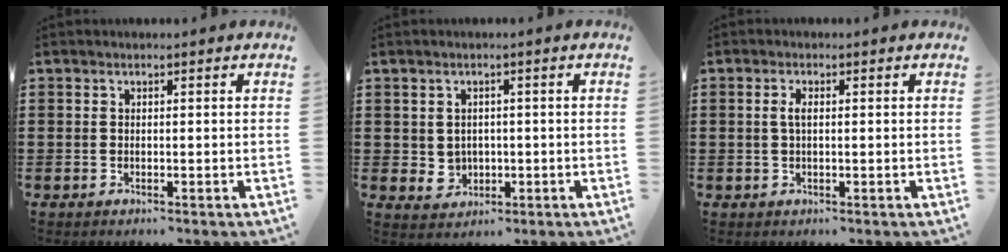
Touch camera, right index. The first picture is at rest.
{"total": 2.4, "force": [0.3, 2.2, 0.7], "torque": [-0.024, 0.008, 0.004]}
{"total": 1.9, "force": [0.2, 0.7, 1.8], "torque": [-0.035, 0.005, 0.001]}